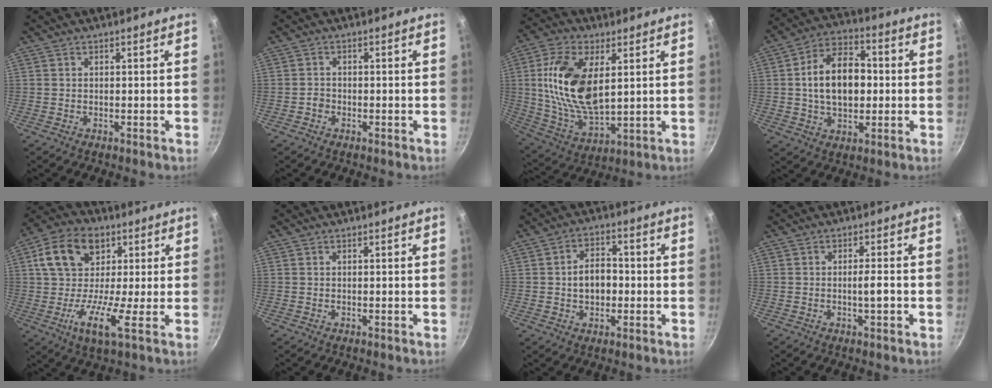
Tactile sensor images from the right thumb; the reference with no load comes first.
{"total": 1.4, "force": [-0.7, 1.1, 0.3], "torque": [0.002, 0.008, -0.012]}
{"total": 17.7, "force": [3.7, 9.4, 14.6], "torque": [-0.274, -0.012, 0.077]}
{"total": 14.6, "force": [0.6, 9.5, 11.0], "torque": [-0.154, 0.023, 0.001]}
{"total": 14.4, "force": [1.7, 8.7, 11.3], "torque": [-0.187, 0.012, 0.003]}
{"total": 0.0}
{"total": 7.1, "force": [-0.5, 5.0, 4.9], "torque": [-0.055, 0.017, -0.012]}
{"total": 3.2, "force": [-0.8, 0.5, 3.1], "torque": [-0.049, 0.005, -0.013]}